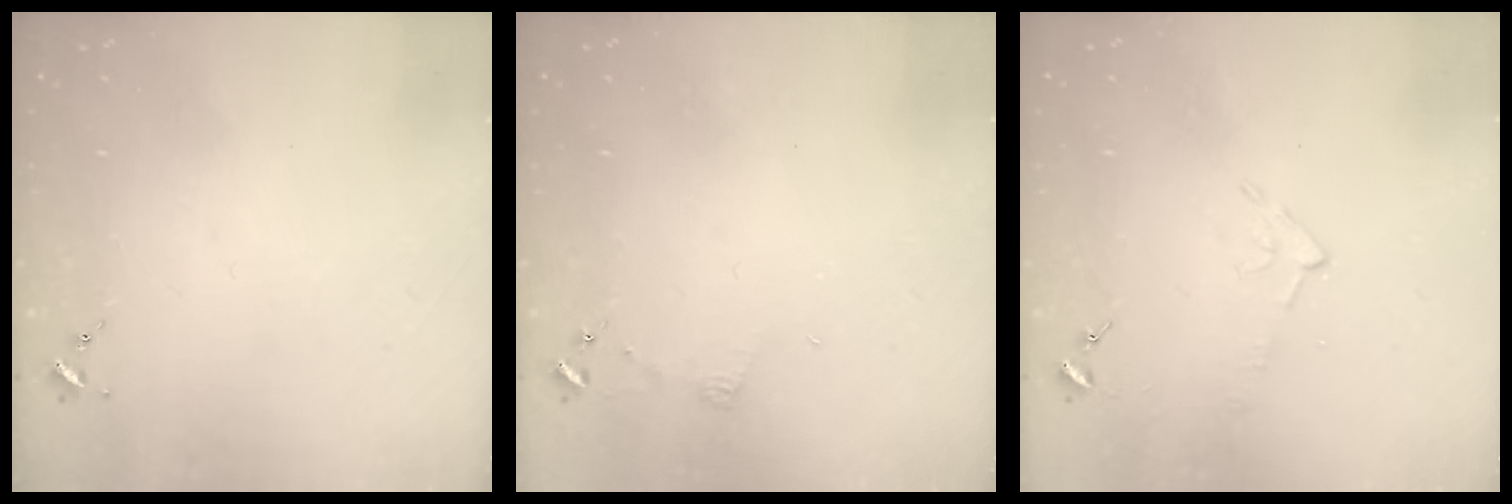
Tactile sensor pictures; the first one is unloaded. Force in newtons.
{"total": 3.6, "press": 3.6, "slide": 0.4}
{"total": 4.7, "press": 4.7, "slide": 0.5}